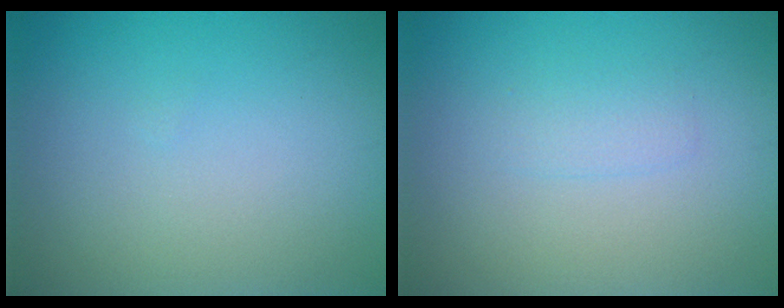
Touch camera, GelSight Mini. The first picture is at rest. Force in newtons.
{"total": 1.1, "press": 1.1, "slide": 0.1}